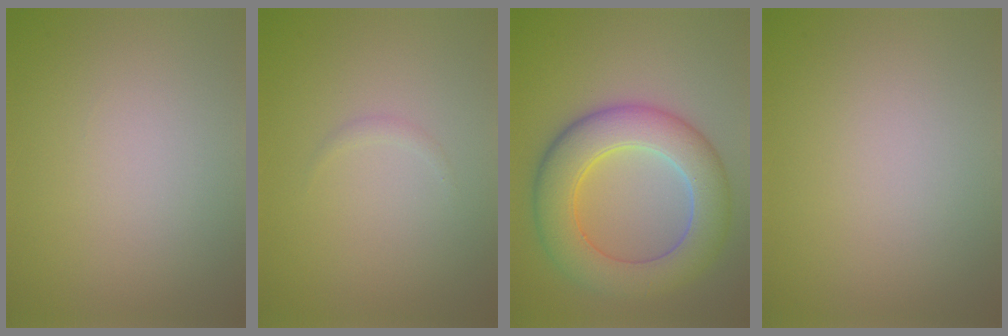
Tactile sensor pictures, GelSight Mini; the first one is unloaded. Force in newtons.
{"total": 0.5, "press": 0.5, "slide": 0.0}
{"total": 8.5, "press": 8.5, "slide": 0.2}
{"total": 0.0}